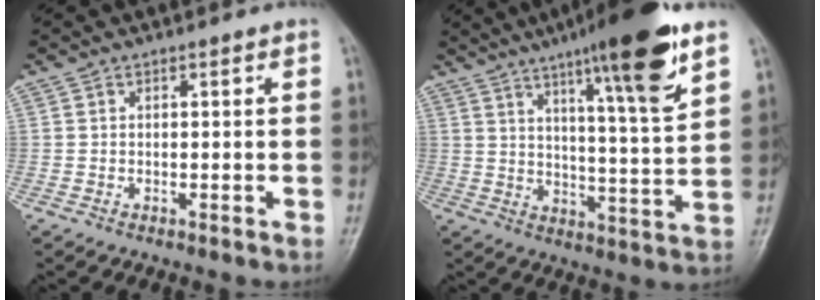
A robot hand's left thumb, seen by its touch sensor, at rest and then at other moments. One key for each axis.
{"total": 17.6, "fx": 10.4, "fy": 2.1, "fz": 14.0, "tx": -0.200, "ty": -0.049, "tz": 0.158}